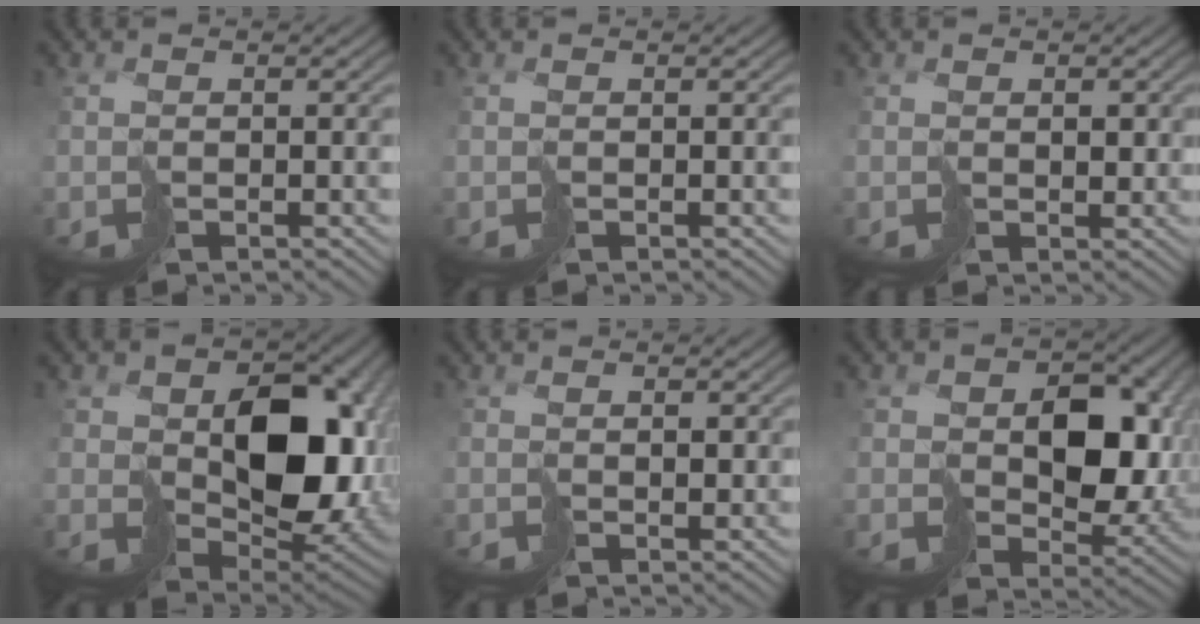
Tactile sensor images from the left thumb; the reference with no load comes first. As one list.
[{"total": 0.0}, {"total": 1.5, "force": [0.9, 1.0, 0.6], "torque": [-0.003, 0.000, 0.025]}, {"total": 15.4, "force": [1.9, 10.9, 10.7], "torque": [-0.155, -0.035, 0.065]}, {"total": 1.2, "force": [1.0, 0.6, 0.3], "torque": [0.003, 0.002, 0.024]}, {"total": 11.0, "force": [1.5, 7.9, 7.5], "torque": [-0.123, -0.011, 0.038]}]